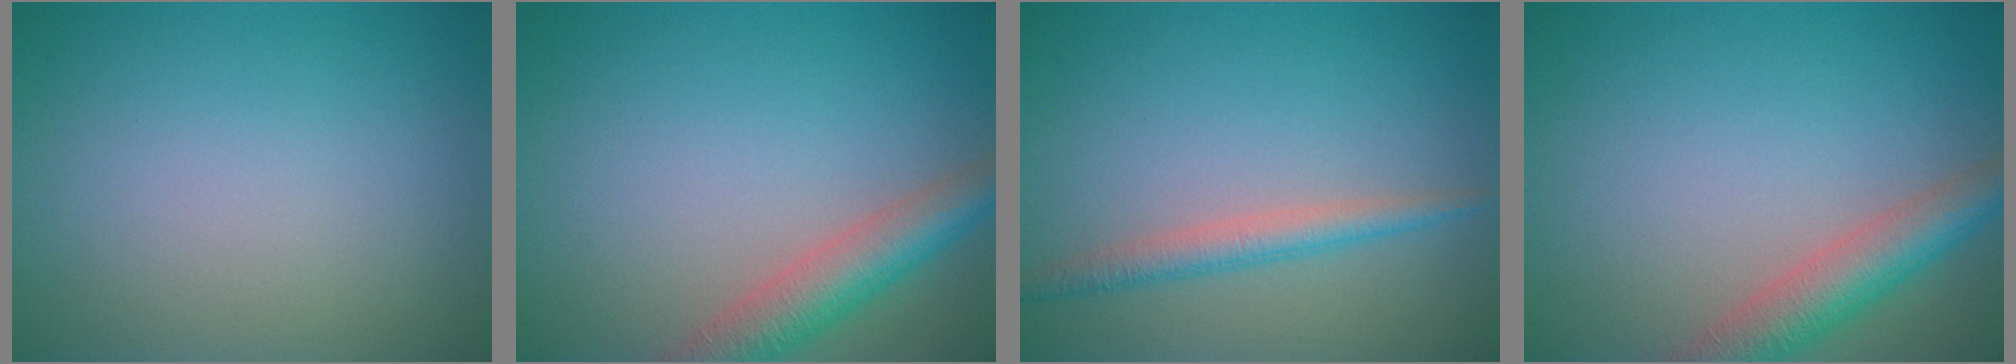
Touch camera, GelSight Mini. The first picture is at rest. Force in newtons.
{"total": 4.7, "press": 4.7, "slide": 0.2}
{"total": 2.5, "press": 2.5, "slide": 0.1}
{"total": 4.7, "press": 4.7, "slide": 0.2}